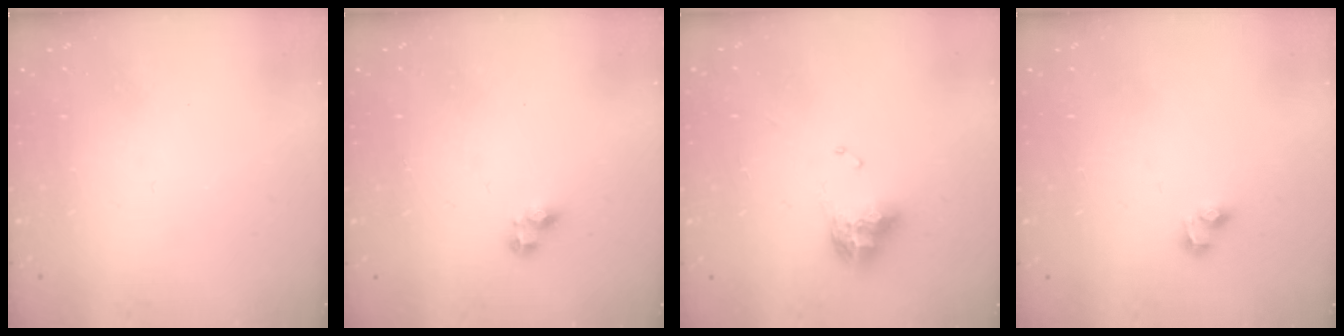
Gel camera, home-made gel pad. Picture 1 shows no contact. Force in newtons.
{"total": 2.8, "press": 2.8, "slide": 0.3}
{"total": 8.8, "press": 8.7, "slide": 1.1}
{"total": 2.7, "press": 2.5, "slide": 1.2}